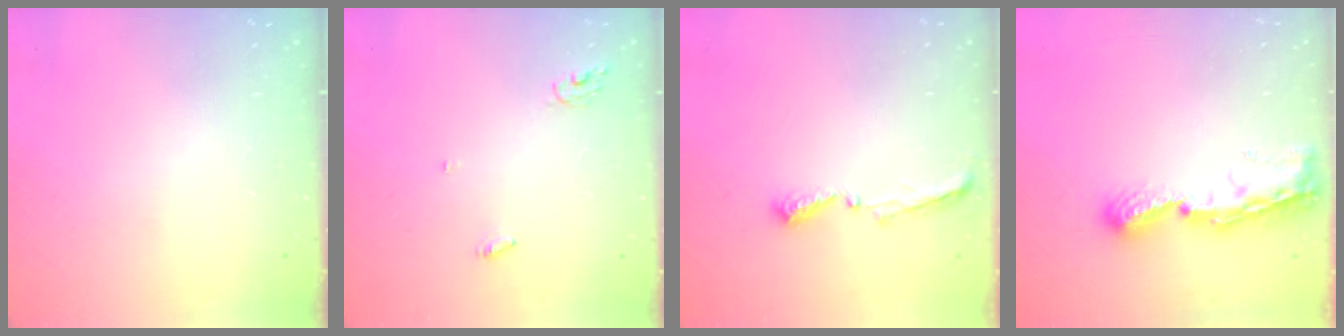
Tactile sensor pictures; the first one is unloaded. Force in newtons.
{"total": 3.7, "press": 3.7, "slide": 0.2}
{"total": 5.5, "press": 5.5, "slide": 0.5}
{"total": 8.4, "press": 8.4, "slide": 1.1}